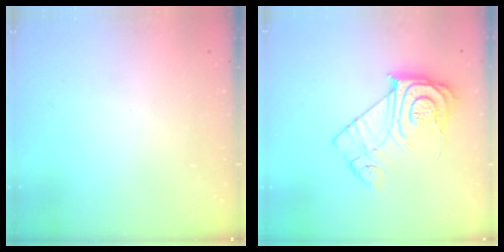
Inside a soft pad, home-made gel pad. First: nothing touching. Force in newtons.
{"total": 13.5, "press": 13.5, "slide": 1.0}